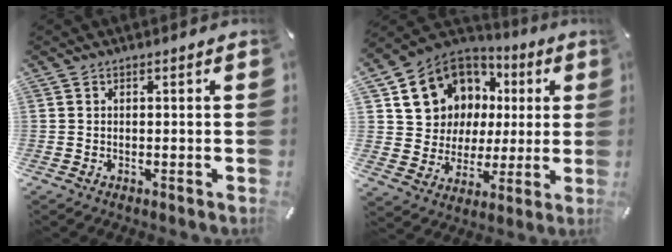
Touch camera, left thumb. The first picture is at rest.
{"total": 13.8, "force": [5.1, 12.4, 3.3], "torque": [-0.070, -0.035, 0.118]}